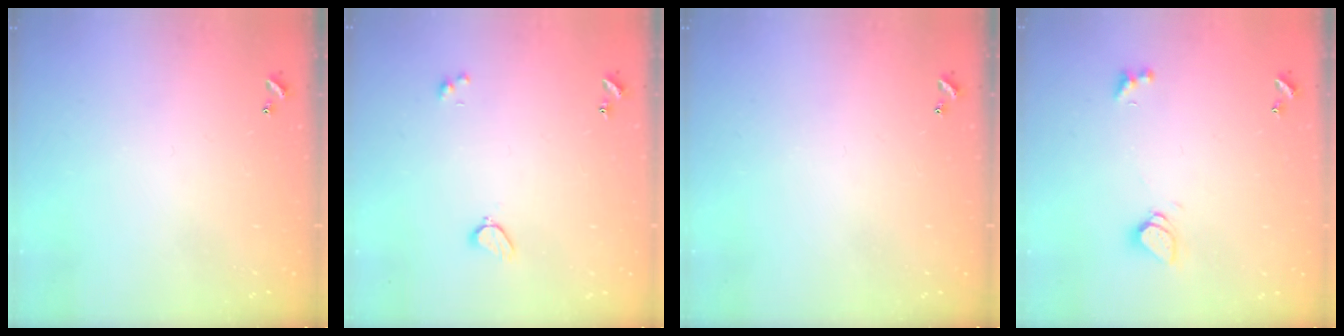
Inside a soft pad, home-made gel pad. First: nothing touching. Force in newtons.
{"total": 2.0, "press": 1.9, "slide": 0.6}
{"total": 0.0}
{"total": 1.6, "press": 1.5, "slide": 0.4}